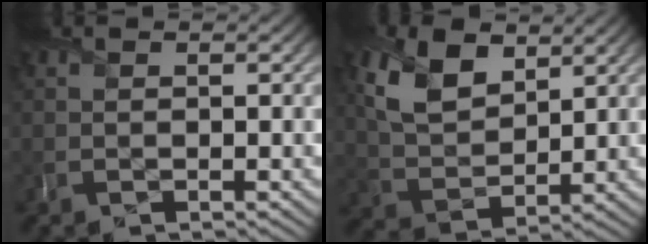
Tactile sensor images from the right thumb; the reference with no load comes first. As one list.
[{"total": 8.1, "force": [4.1, 4.6, 5.3], "torque": [-0.129, -0.002, 0.082]}]